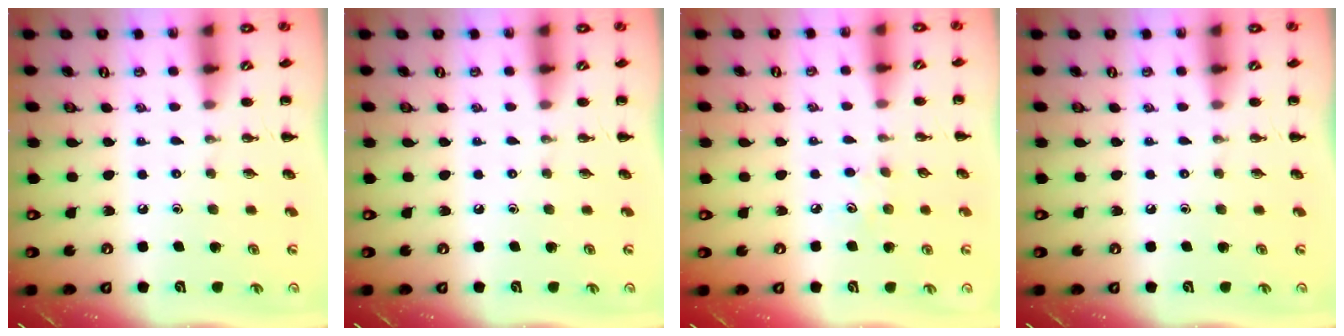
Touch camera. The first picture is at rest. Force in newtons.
{"total": 0.0}
{"total": 3.2, "press": 3.1, "slide": 0.8}
{"total": 0.0}